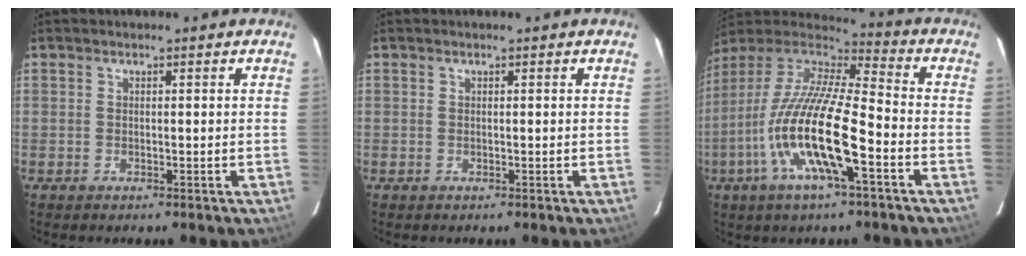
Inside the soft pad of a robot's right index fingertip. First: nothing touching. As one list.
[{"total": 0.0}, {"total": 19.4, "force": [-7.0, 4.1, 17.6], "torque": [-0.335, -0.027, -0.142]}]